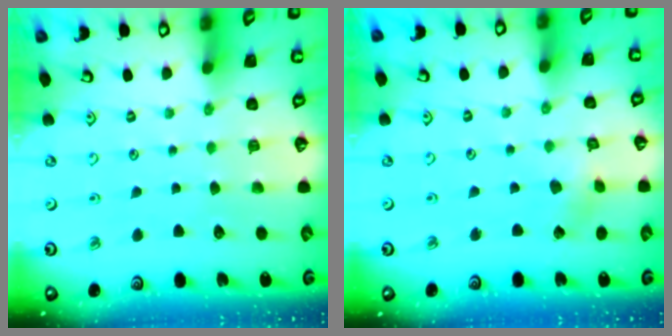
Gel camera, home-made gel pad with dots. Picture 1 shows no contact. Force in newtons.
{"total": 2.2, "press": 2.2, "slide": 0.2}